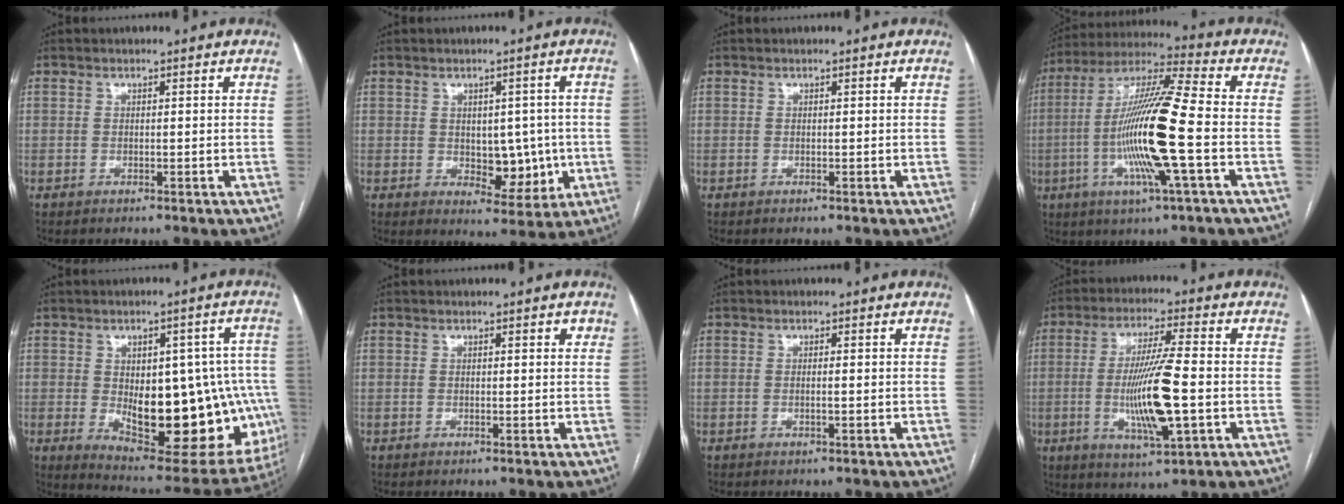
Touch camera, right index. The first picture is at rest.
{"total": 6.8, "force": [-0.5, 4.1, 5.4], "torque": [-0.059, 0.004, 0.007]}
{"total": 0.0}
{"total": 17.3, "force": [-3.3, 0.1, 17.0], "torque": [-0.336, -0.006, -0.071]}
{"total": 23.0, "force": [-2.9, 10.2, 20.4], "torque": [-0.219, 0.012, -0.010]}
{"total": 0.8, "force": [0.4, 0.4, 0.6], "torque": [-0.005, 0.001, 0.001]}
{"total": 0.8, "force": [-0.1, 0.0, 0.8], "torque": [-0.015, 0.000, -0.002]}
{"total": 12.4, "force": [-2.1, 0.9, 12.2], "torque": [-0.235, -0.012, -0.038]}